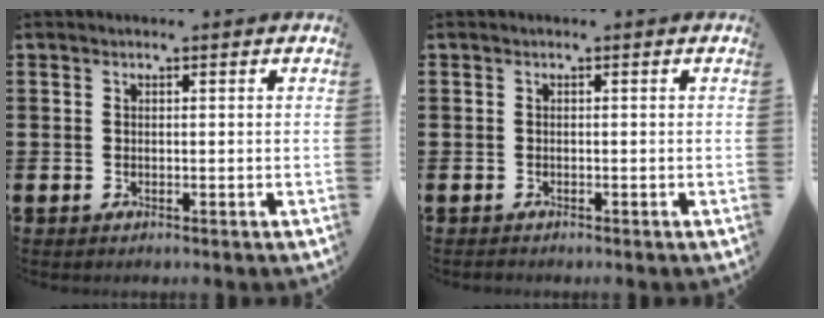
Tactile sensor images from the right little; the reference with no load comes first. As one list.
[{"total": 0.0}]